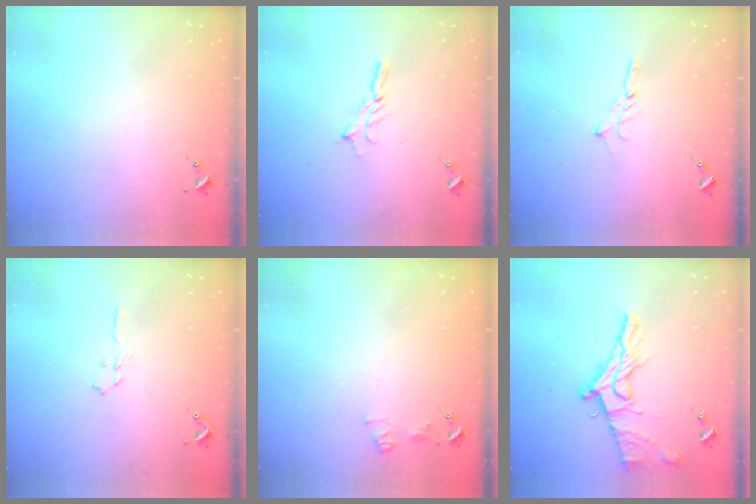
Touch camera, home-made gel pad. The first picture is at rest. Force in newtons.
{"total": 5.6, "press": 5.6, "slide": 0.2}
{"total": 2.5, "press": 2.5, "slide": 0.2}
{"total": 3.2, "press": 3.1, "slide": 0.4}
{"total": 5.2, "press": 5.2, "slide": 0.7}
{"total": 15.6, "press": 15.5, "slide": 1.6}